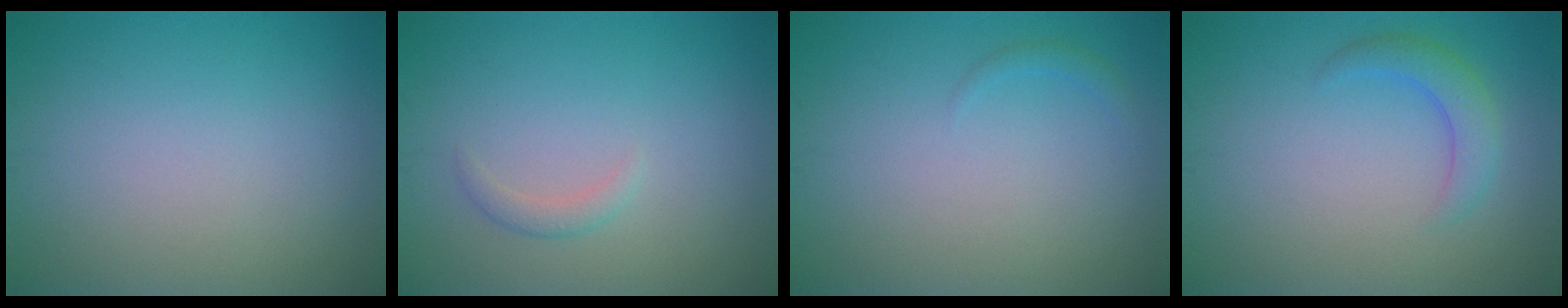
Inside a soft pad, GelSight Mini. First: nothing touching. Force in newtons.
{"total": 1.1, "press": 1.1, "slide": 0.0}
{"total": 0.7, "press": 0.7, "slide": 0.1}
{"total": 2.5, "press": 2.5, "slide": 0.2}